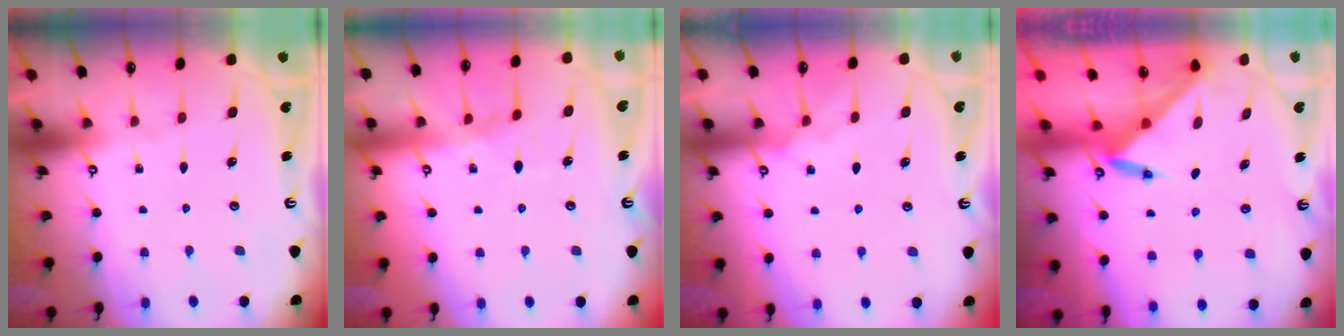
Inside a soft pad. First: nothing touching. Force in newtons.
{"total": 7.5, "press": 7.5, "slide": 0.8}
{"total": 5.7, "press": 5.6, "slide": 0.8}
{"total": 3.6, "press": 3.6, "slide": 0.4}